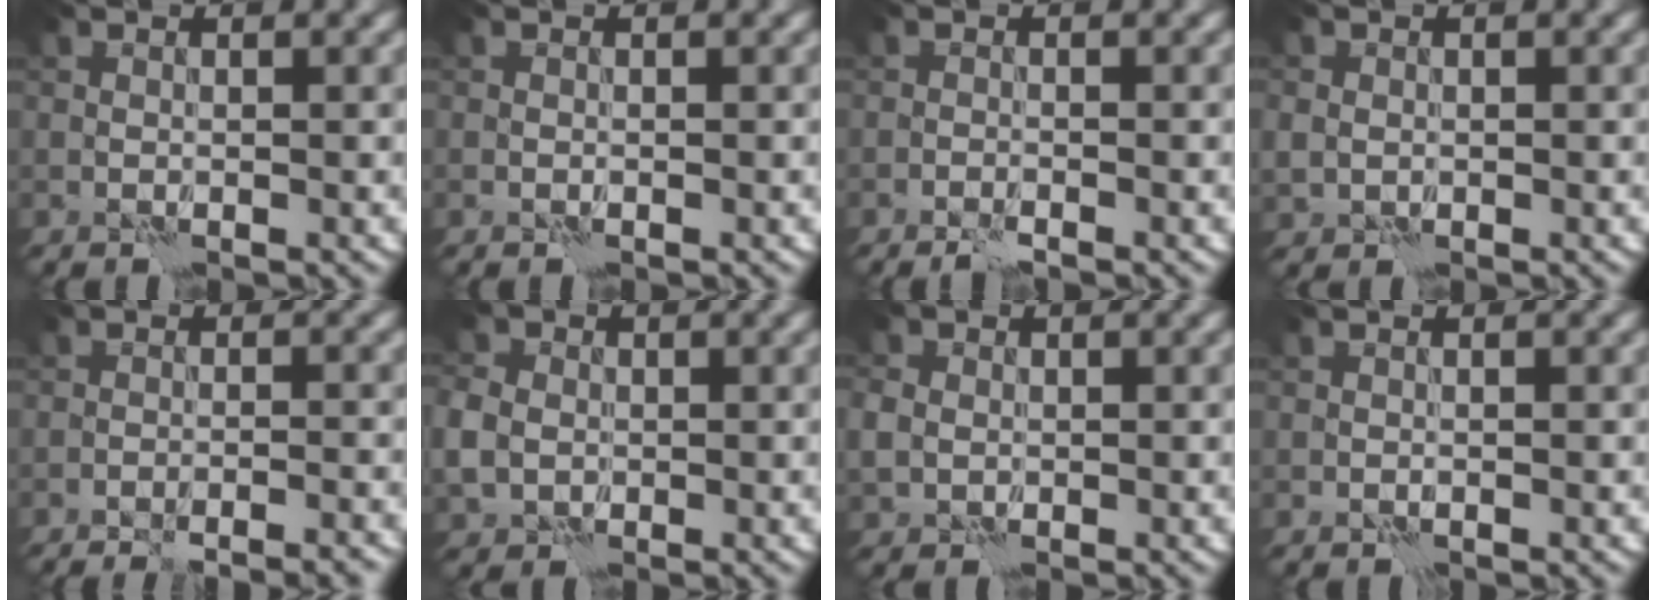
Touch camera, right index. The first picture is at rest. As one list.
[{"total": 0.0}, {"total": 1.2, "force": [-1.0, -0.2, 0.6], "torque": [-0.018, 0.004, -0.023]}, {"total": 1.7, "force": [0.0, 1.6, 0.6], "torque": [-0.009, -0.001, -0.001]}, {"total": 5.3, "force": [-4.8, 0.9, 2.0], "torque": [-0.017, 0.016, -0.061]}, {"total": 4.5, "force": [-0.3, 3.9, 2.2], "torque": [-0.058, 0.008, -0.018]}, {"total": 2.6, "force": [0.1, 2.4, 1.1], "torque": [-0.026, 0.008, -0.002]}, {"total": 0.0}]